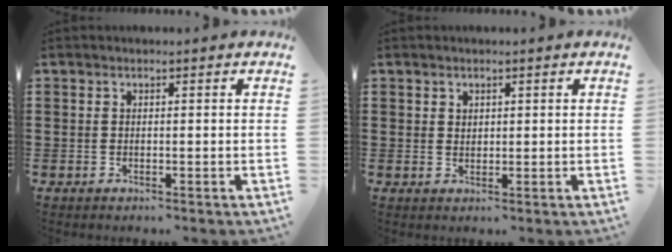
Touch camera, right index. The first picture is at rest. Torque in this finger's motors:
{"motor_torque": [-0.42, 0.67, 0.04, -0.01]}